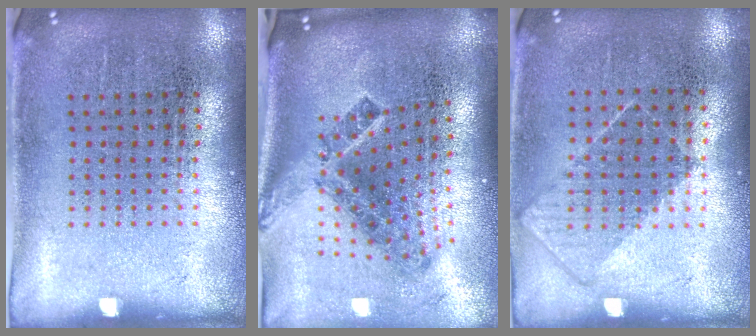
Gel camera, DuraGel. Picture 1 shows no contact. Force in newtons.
{"total": 2.2, "press": 1.4, "slide": 1.7}
{"total": 0.9, "press": 0.7, "slide": 0.5}